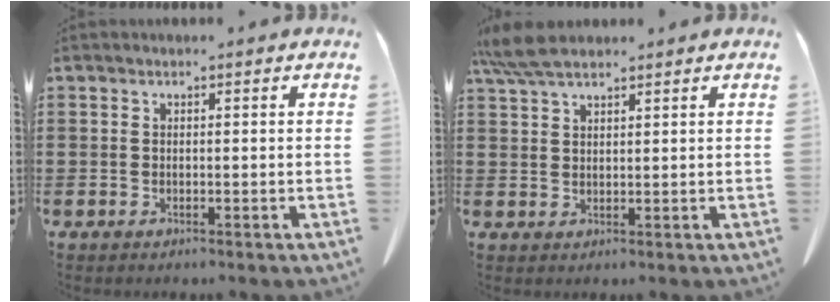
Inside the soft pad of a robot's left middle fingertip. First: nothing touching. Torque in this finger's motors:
{"motor_torque": [1.68, 0.46, 0.17, 0.04]}